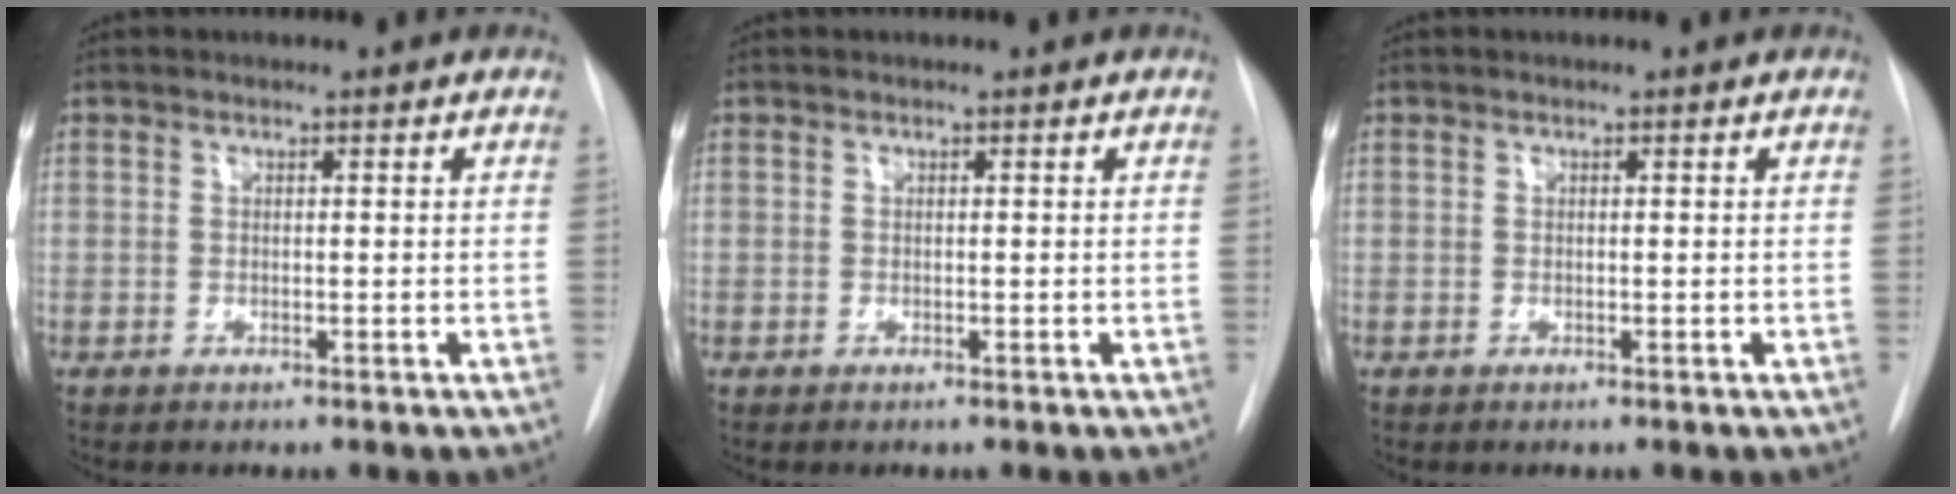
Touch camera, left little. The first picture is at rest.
{"total": 0.0}
{"total": 0.0}